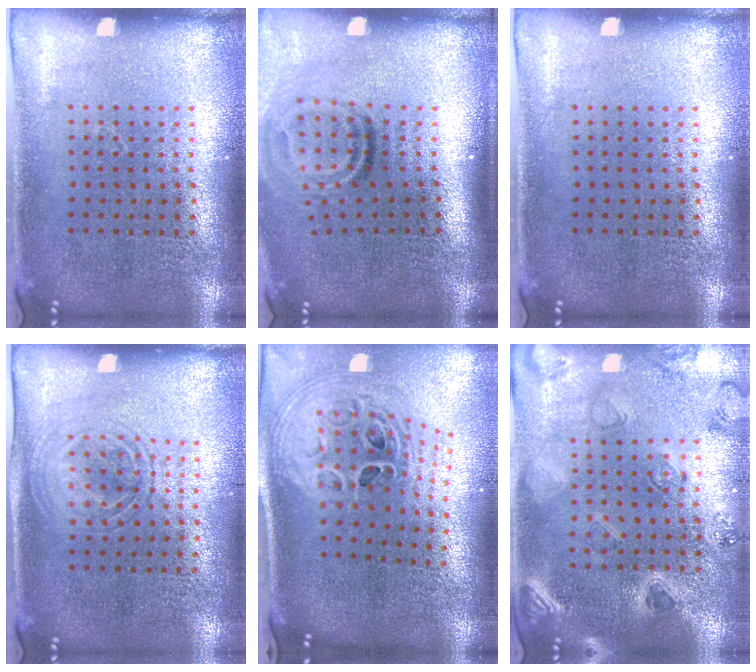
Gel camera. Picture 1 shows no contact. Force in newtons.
{"total": 2.0, "press": 1.1, "slide": 1.6}
{"total": 0.0}
{"total": 1.5, "press": 1.3, "slide": 0.6}
{"total": 2.8, "press": 2.0, "slide": 1.9}
{"total": 0.7, "press": 0.7, "slide": 0.3}